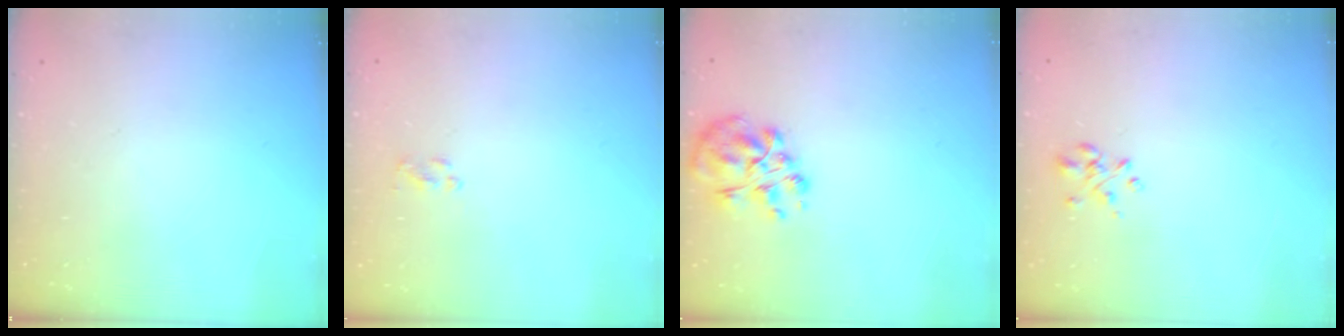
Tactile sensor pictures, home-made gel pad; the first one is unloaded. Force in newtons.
{"total": 1.3, "press": 1.2, "slide": 0.5}
{"total": 9.3, "press": 9.2, "slide": 1.3}
{"total": 1.9, "press": 1.8, "slide": 0.6}